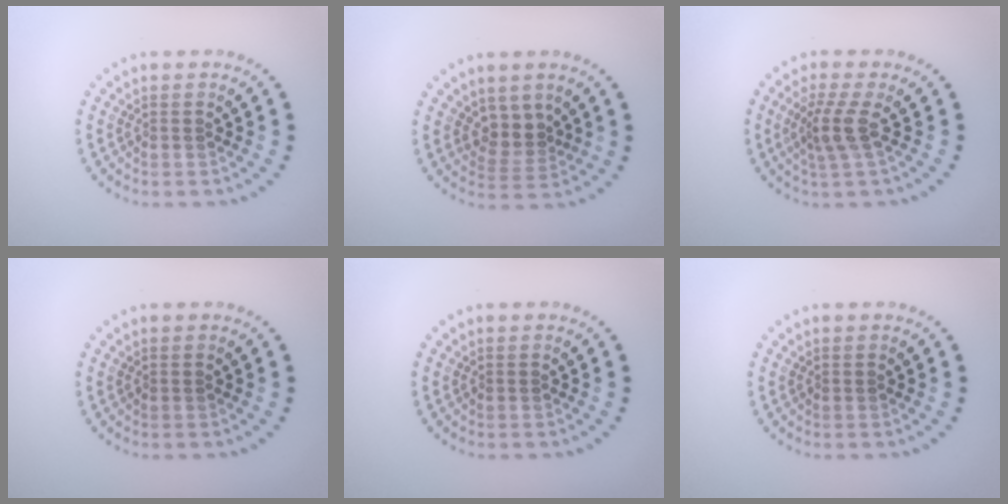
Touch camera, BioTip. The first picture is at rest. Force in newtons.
{"total": 2.8, "press": 2.2, "slide": 1.7}
{"total": 2.7, "press": 2.0, "slide": 1.8}
{"total": 0.0}
{"total": 0.0}
{"total": 0.0}